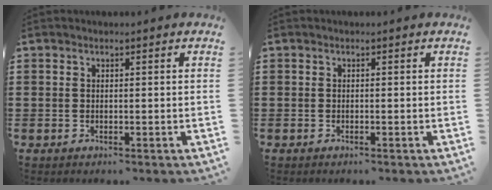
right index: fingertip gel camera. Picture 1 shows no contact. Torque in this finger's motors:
{"motor_torque": [0.06, -0.05, -0.06, -0.03]}